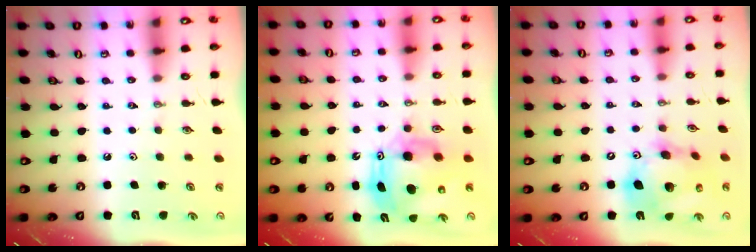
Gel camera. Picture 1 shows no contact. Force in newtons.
{"total": 13.0, "press": 12.9, "slide": 1.4}
{"total": 17.9, "press": 17.8, "slide": 2.5}